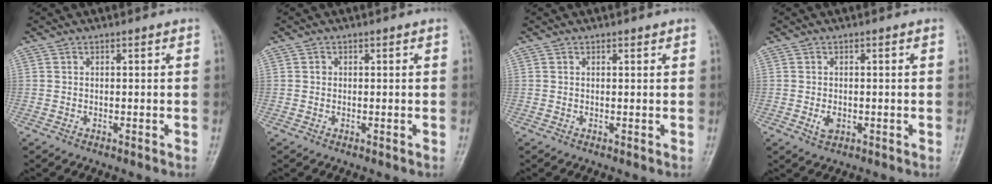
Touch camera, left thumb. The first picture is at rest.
{"total": 0.6, "force": [0.0, 0.6, 0.1], "torque": [0.006, 0.002, 0.000]}
{"total": 0.5, "force": [0.4, 0.2, 0.2], "torque": [-0.006, -0.004, 0.005]}
{"total": 2.3, "force": [-0.5, 1.5, 1.6], "torque": [-0.029, -0.002, -0.007]}